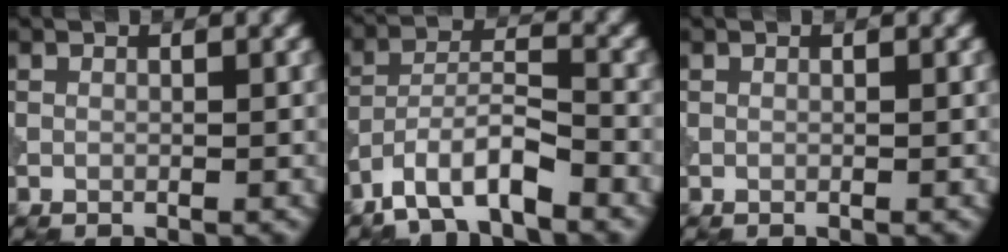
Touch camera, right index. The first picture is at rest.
{"total": 6.3, "force": [-4.5, 1.7, 4.0], "torque": [-0.073, 0.004, -0.089]}
{"total": 0.0}